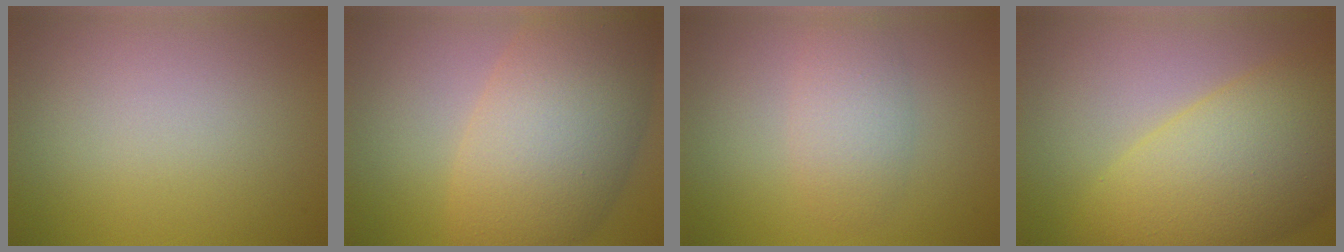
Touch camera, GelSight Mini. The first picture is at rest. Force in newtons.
{"total": 10.0, "press": 10.0, "slide": 0.3}
{"total": 2.8, "press": 2.8, "slide": 0.1}
{"total": 10.3, "press": 10.3, "slide": 0.4}